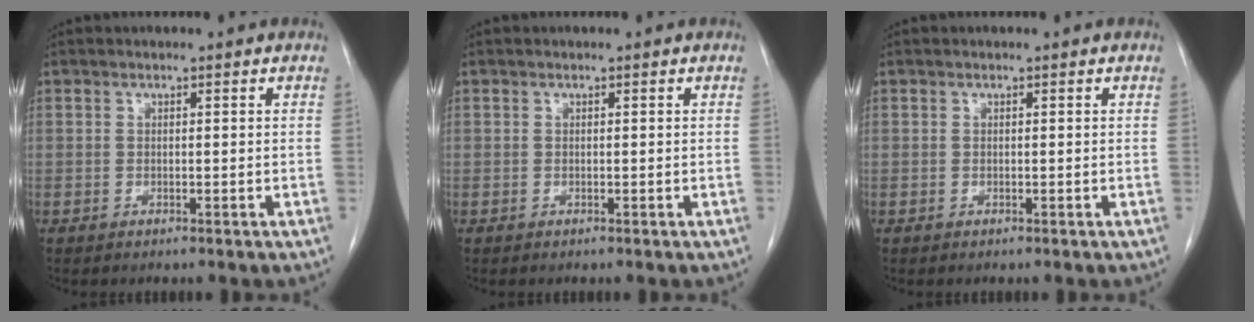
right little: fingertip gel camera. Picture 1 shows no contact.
{"total": 0.0}
{"total": 0.0}